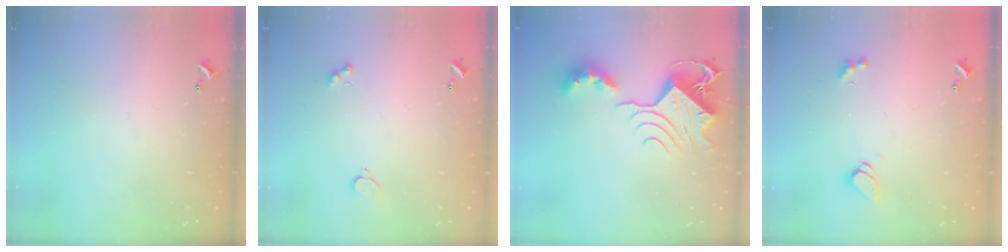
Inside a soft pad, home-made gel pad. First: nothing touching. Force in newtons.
{"total": 0.9, "press": 0.8, "slide": 0.4}
{"total": 13.7, "press": 13.6, "slide": 1.6}
{"total": 1.8, "press": 1.8, "slide": 0.5}